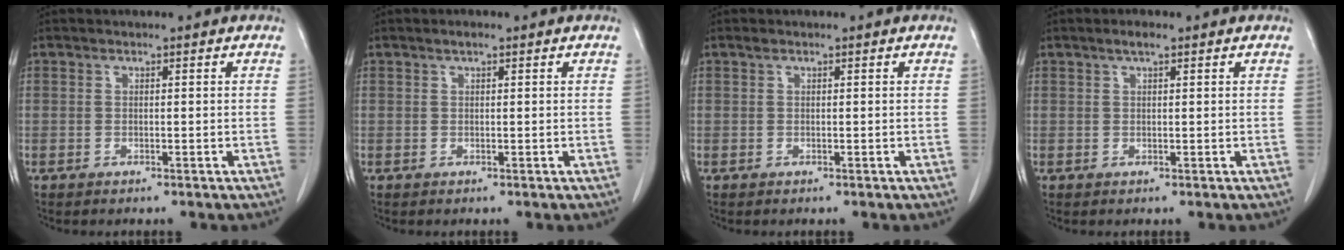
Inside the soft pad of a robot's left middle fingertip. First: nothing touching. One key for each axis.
{"total": 0.9, "fx": 0.6, "fy": 0.2, "fz": 0.6, "tx": -0.014, "ty": 0.004, "tz": 0.010}
{"total": 0.0}
{"total": 1.5, "fx": 1.0, "fy": 0.3, "fz": 1.1, "tx": -0.025, "ty": 0.005, "tz": 0.017}